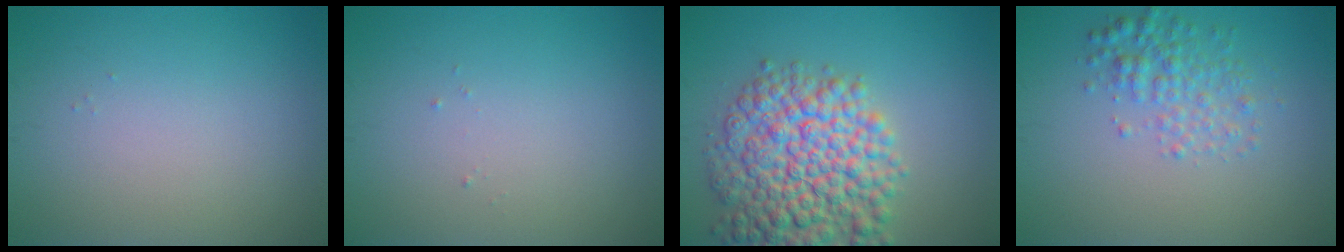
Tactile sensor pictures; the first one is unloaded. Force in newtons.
{"total": 0.0}
{"total": 9.7, "press": 9.7, "slide": 0.4}
{"total": 2.8, "press": 2.8, "slide": 0.1}